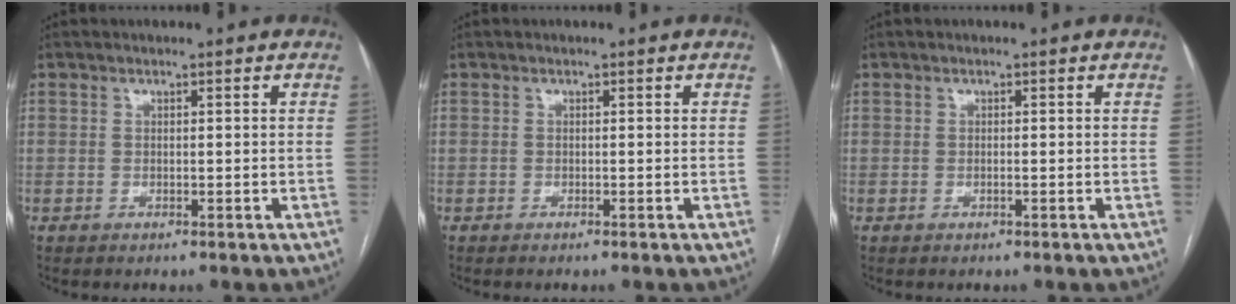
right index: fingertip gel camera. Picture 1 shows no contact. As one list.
[{"total": 0.0}, {"total": 0.0}]